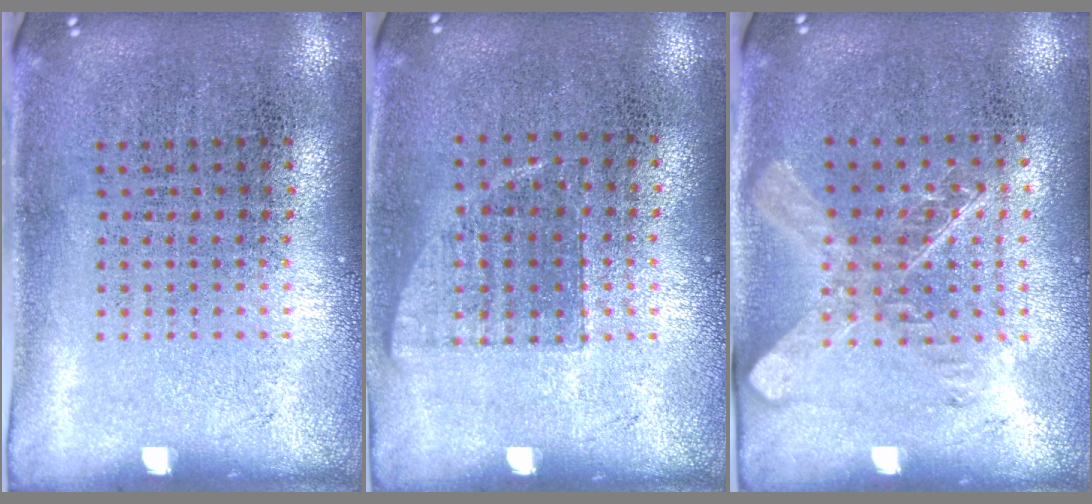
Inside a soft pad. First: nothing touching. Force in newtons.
{"total": 0.7, "press": 0.6, "slide": 0.2}
{"total": 1.5, "press": 1.3, "slide": 0.7}